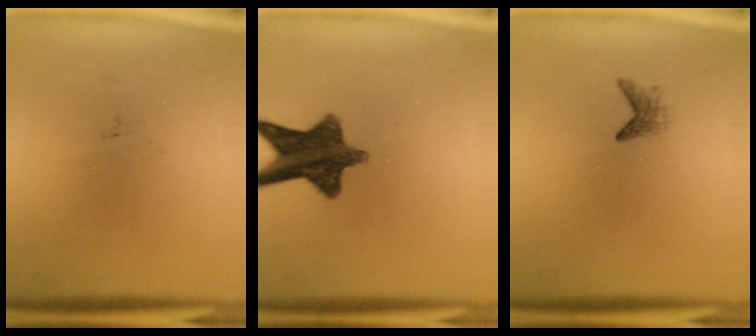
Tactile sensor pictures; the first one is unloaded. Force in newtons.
{"total": 11.5}
{"total": 1.5}